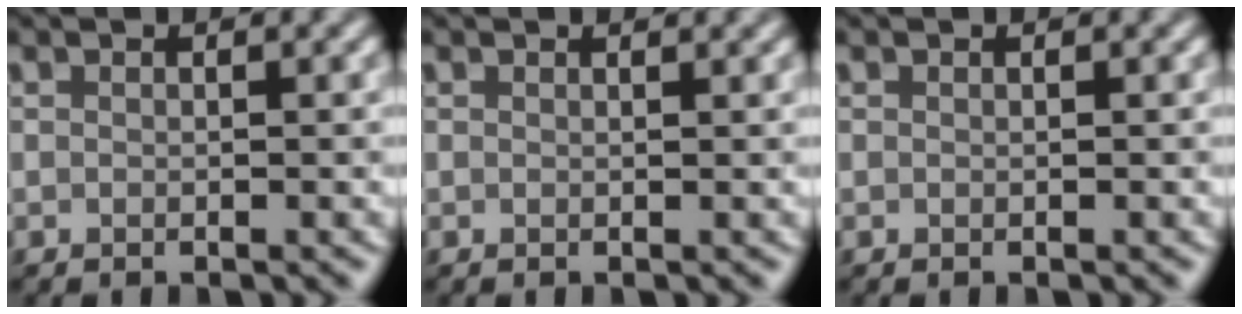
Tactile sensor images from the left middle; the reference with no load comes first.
{"total": 1.0, "force": [0.9, 0.1, 0.3], "torque": [-0.004, -0.002, 0.008]}
{"total": 0.0}